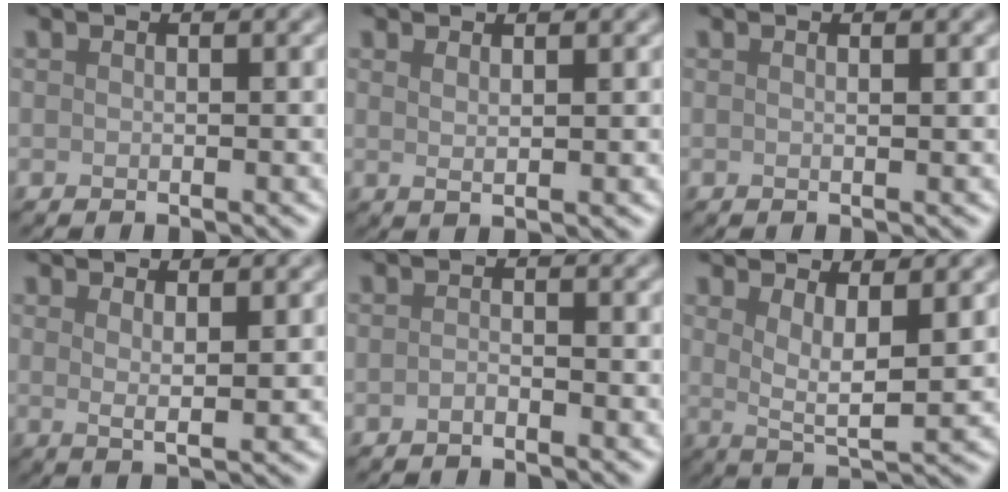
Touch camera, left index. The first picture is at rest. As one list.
[{"total": 1.3, "force": [0.8, 0.4, 1.0], "torque": [-0.014, -0.001, 0.012]}, {"total": 0.8, "force": [0.4, 0.2, 0.7], "torque": [-0.007, 0.002, 0.001]}, {"total": 2.2, "force": [1.2, 0.5, 1.8], "torque": [-0.025, -0.006, 0.018]}, {"total": 0.8, "force": [-0.6, 0.2, 0.5], "torque": [-0.011, 0.002, -0.013]}, {"total": 4.2, "force": [2.0, 1.1, 3.5], "torque": [-0.063, -0.013, 0.036]}]